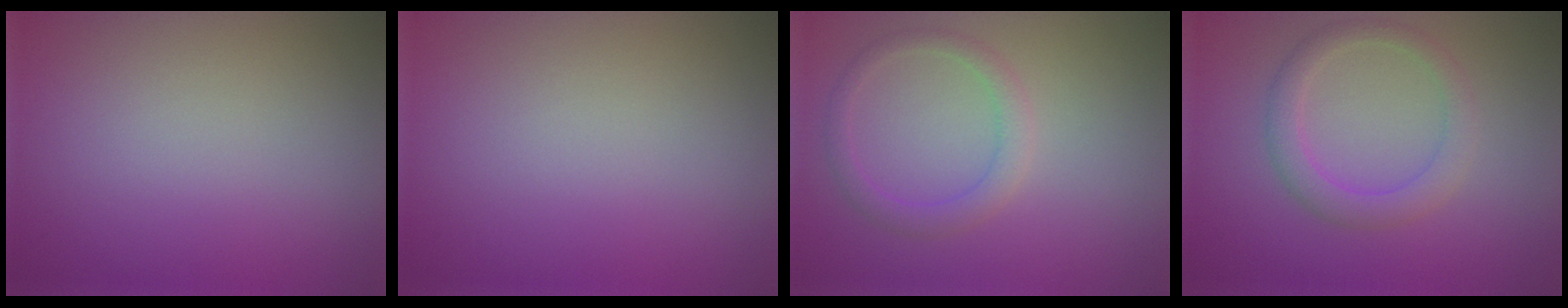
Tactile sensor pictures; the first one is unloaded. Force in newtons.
{"total": 0.0}
{"total": 2.1, "press": 2.0, "slide": 0.3}
{"total": 2.8, "press": 2.8, "slide": 0.2}